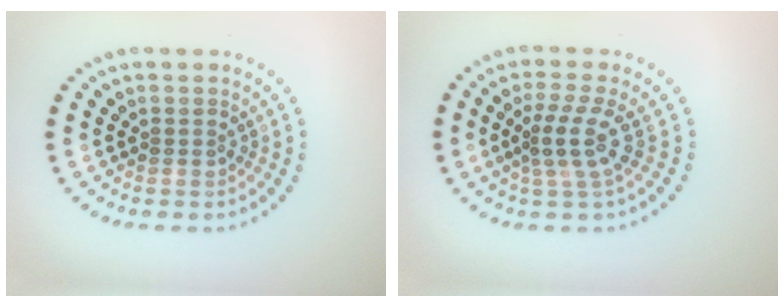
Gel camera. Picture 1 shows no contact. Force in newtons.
{"total": 3.2, "press": 2.3, "slide": 2.2}